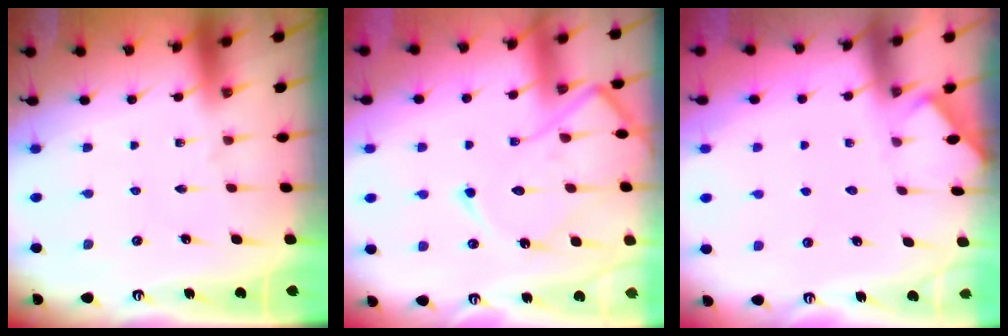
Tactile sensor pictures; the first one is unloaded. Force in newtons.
{"total": 13.6, "press": 13.5, "slide": 1.3}
{"total": 1.9, "press": 1.9, "slide": 0.3}